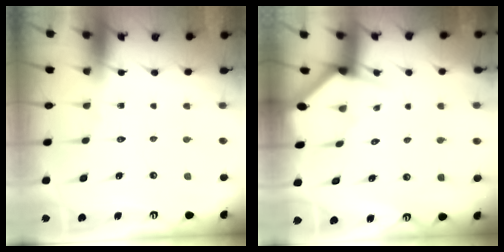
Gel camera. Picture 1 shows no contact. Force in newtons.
{"total": 2.9, "press": 2.9, "slide": 0.2}